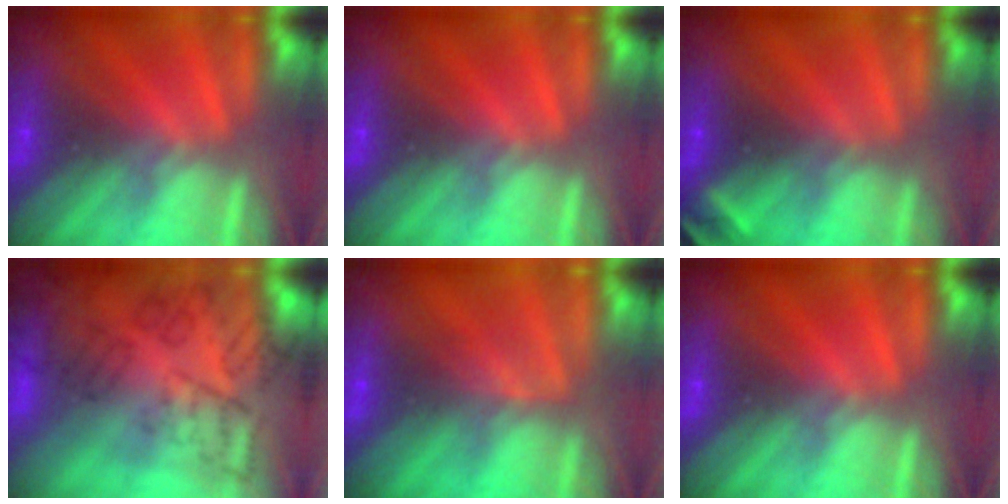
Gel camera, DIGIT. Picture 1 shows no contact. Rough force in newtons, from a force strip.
{"total": 0.0}
{"total": 2.0}
{"total": 8.2}
{"total": 2.4}
{"total": 0.0}